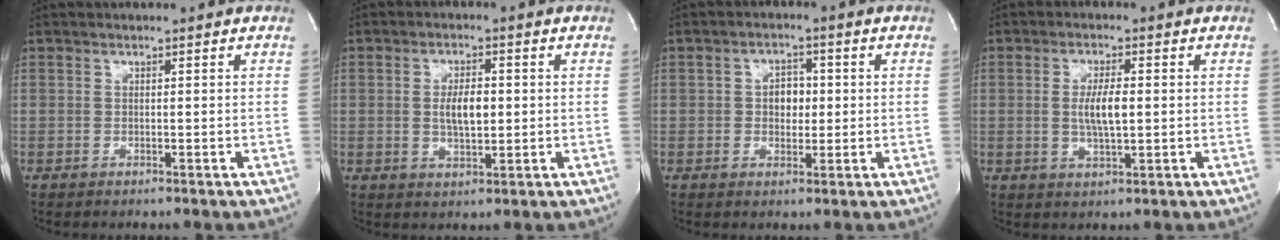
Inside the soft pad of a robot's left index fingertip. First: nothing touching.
{"total": 4.9, "force": [0.1, 1.9, 4.5], "torque": [-0.081, 0.000, 0.004]}
{"total": 3.8, "force": [0.1, 2.6, 2.7], "torque": [-0.038, 0.008, 0.002]}
{"total": 5.0, "force": [0.0, 1.0, 4.9], "torque": [-0.095, -0.003, -0.001]}